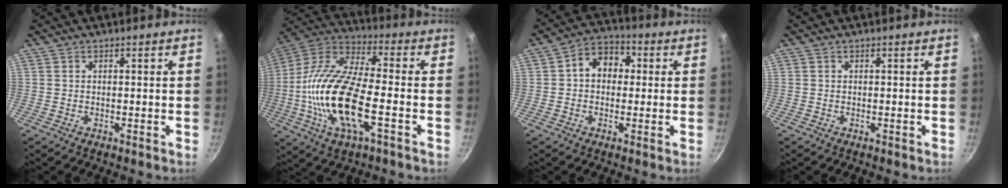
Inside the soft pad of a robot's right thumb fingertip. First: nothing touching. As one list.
[{"total": 20.5, "force": [-4.3, 7.9, 18.5], "torque": [-0.363, 0.028, -0.100]}, {"total": 8.4, "force": [1.0, 6.5, 5.2], "torque": [-0.040, 0.021, 0.000]}, {"total": 0.0}]